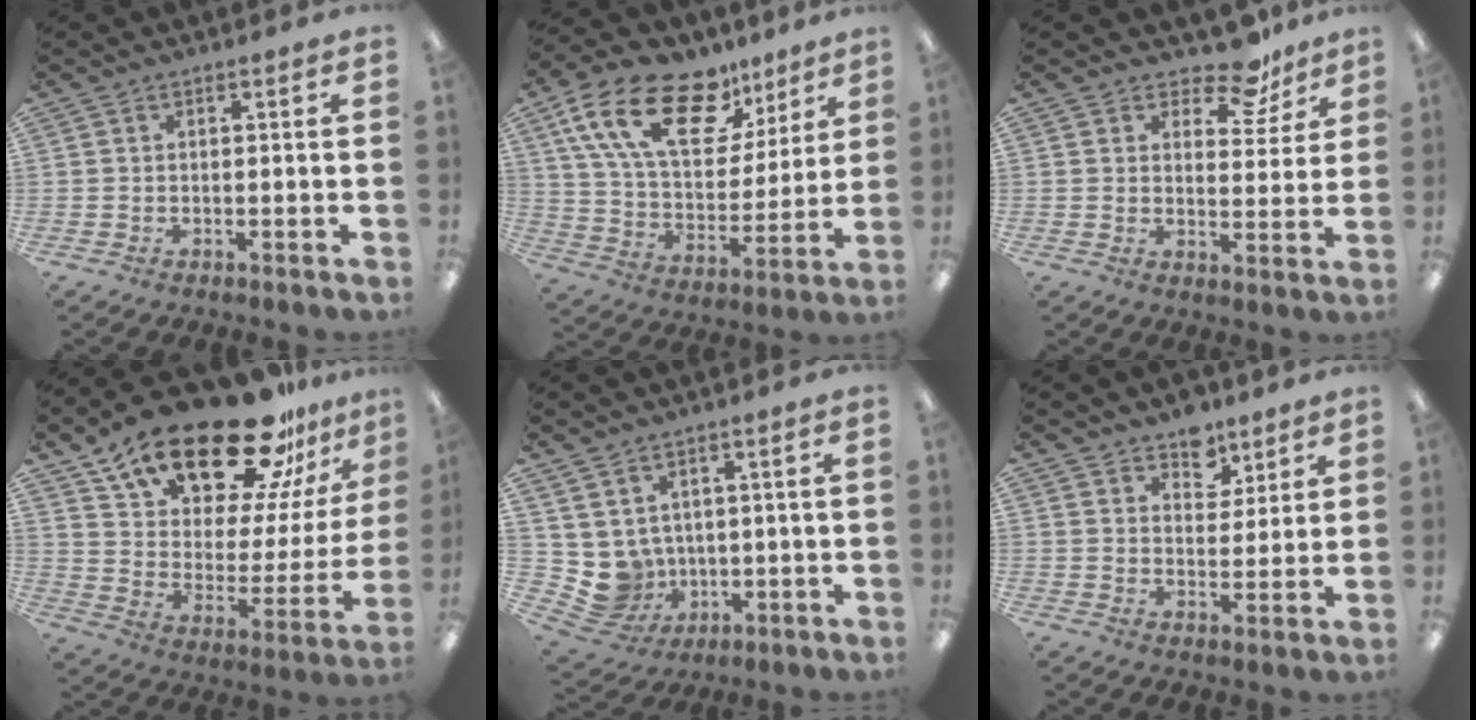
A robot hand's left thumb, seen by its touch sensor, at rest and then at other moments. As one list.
[{"total": 21.8, "force": [12.6, 11.4, 13.7], "torque": [-0.245, -0.053, 0.226]}, {"total": 9.0, "force": [7.2, 4.0, 3.4], "torque": [-0.047, -0.047, 0.128]}, {"total": 24.0, "force": [19.0, 8.5, 12.0], "torque": [-0.195, -0.131, 0.325]}, {"total": 6.7, "force": [2.2, 6.2, 1.2], "torque": [-0.068, -0.029, 0.050]}, {"total": 6.9, "force": [5.5, 4.0, 1.1], "torque": [-0.008, -0.037, 0.098]}]